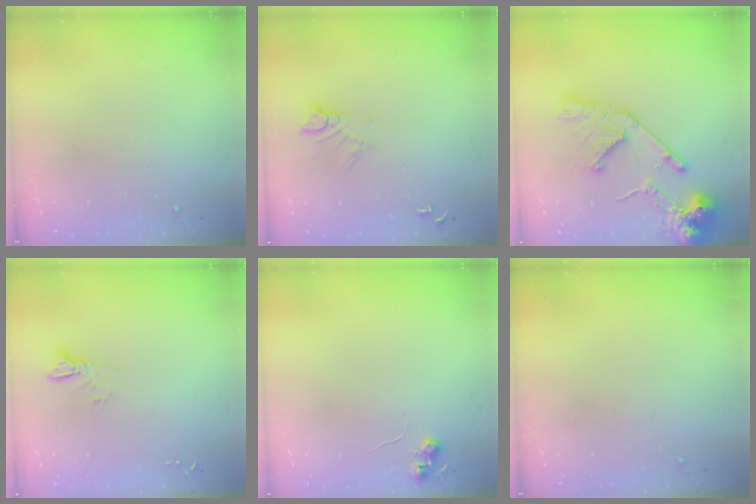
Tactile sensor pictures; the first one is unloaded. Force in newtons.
{"total": 7.2, "press": 7.2, "slide": 0.8}
{"total": 16.2, "press": 16.0, "slide": 2.5}
{"total": 3.1, "press": 3.1, "slide": 0.1}
{"total": 6.0, "press": 5.9, "slide": 0.7}
{"total": 0.0}